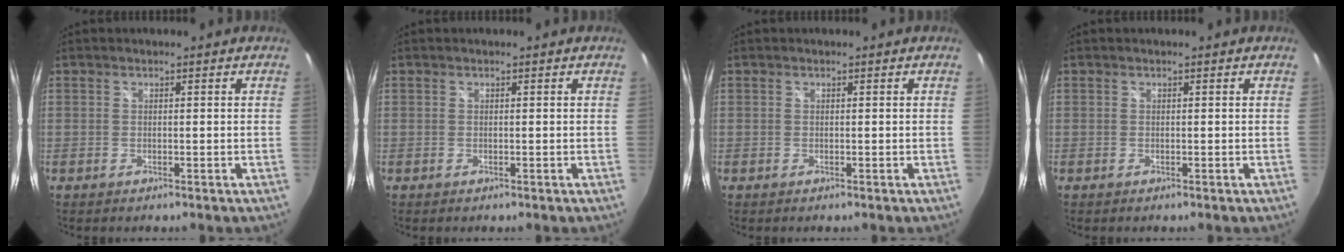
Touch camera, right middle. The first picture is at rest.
{"total": 0.0}
{"total": 0.0}
{"total": 0.0}